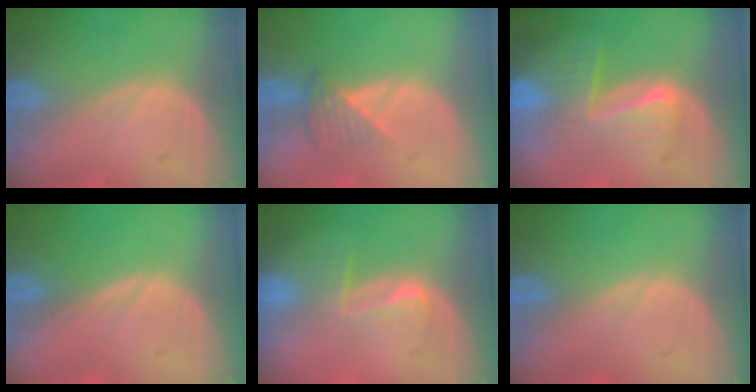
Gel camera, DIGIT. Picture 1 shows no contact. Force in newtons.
{"total": 3.3, "press": 2.9, "slide": 1.5}
{"total": 6.9, "press": 6.7, "slide": 1.8}
{"total": 0.0}
{"total": 4.0, "press": 3.7, "slide": 1.6}
{"total": 0.0}